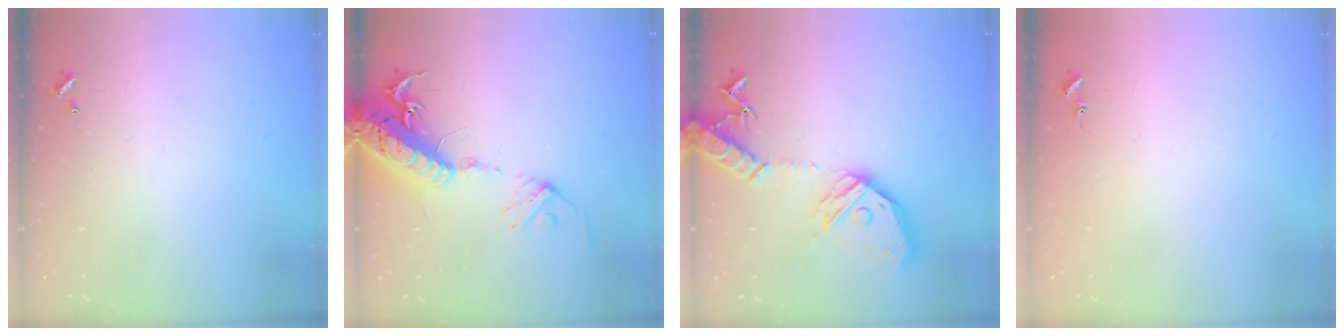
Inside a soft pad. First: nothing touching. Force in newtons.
{"total": 20.6, "press": 20.2, "slide": 4.3}
{"total": 21.3, "press": 21.1, "slide": 3.1}
{"total": 6.8, "press": 6.7, "slide": 0.5}